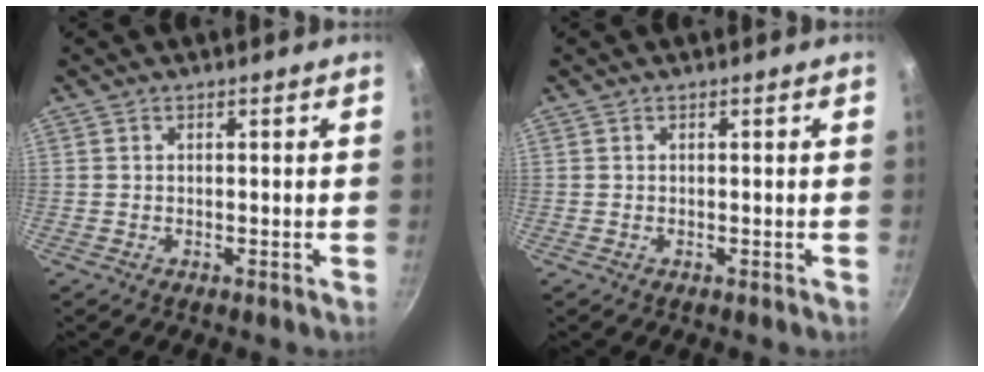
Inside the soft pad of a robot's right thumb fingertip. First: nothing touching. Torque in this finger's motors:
{"motor_torque": [0.00, 0.00, -0.22, -0.01, 0.03]}